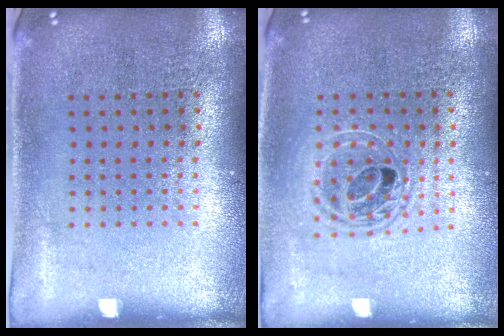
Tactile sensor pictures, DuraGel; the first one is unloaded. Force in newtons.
{"total": 1.7, "press": 1.4, "slide": 0.9}